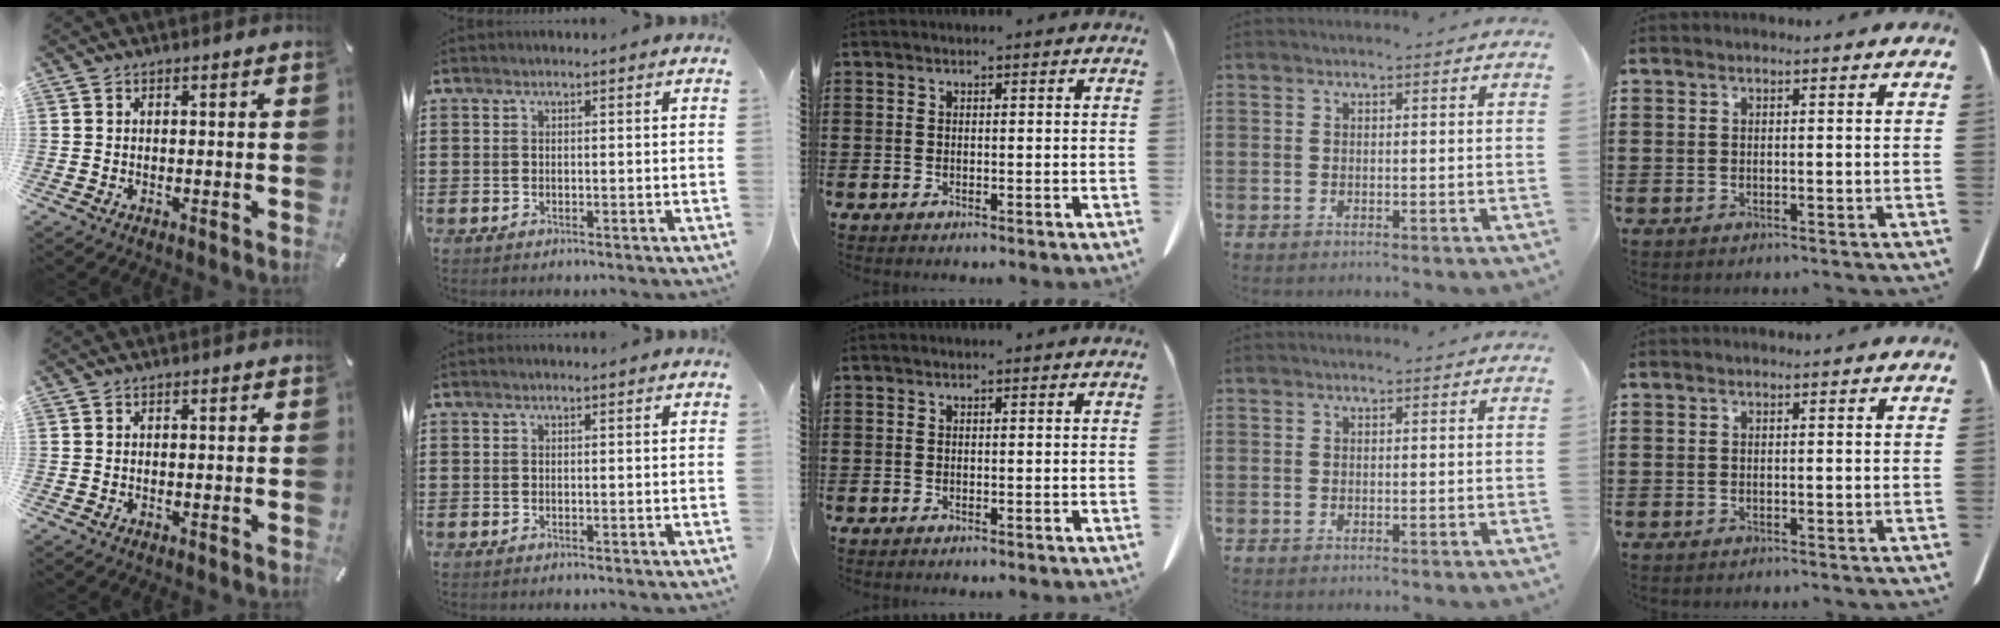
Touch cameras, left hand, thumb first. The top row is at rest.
{}